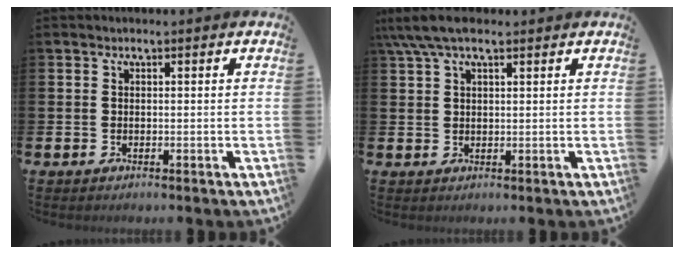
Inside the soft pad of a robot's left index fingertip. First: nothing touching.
{"total": 5.3, "force": [3.8, 1.8, 3.2], "torque": [-0.071, -0.001, 0.068]}